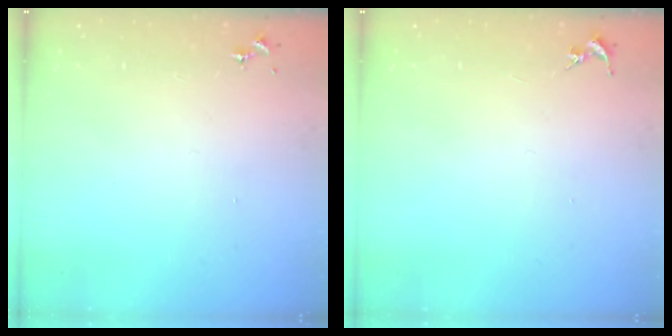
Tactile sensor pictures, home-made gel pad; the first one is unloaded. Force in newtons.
{"total": 0.0}